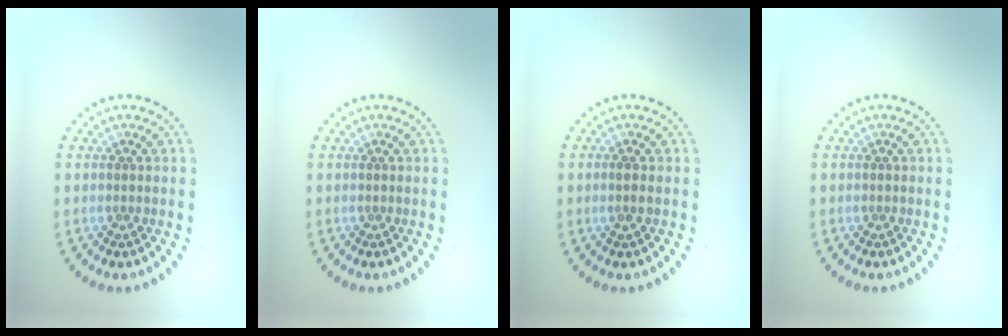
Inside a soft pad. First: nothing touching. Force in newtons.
{"total": 0.0}
{"total": 0.9, "press": 0.9, "slide": 0.2}
{"total": 0.0}